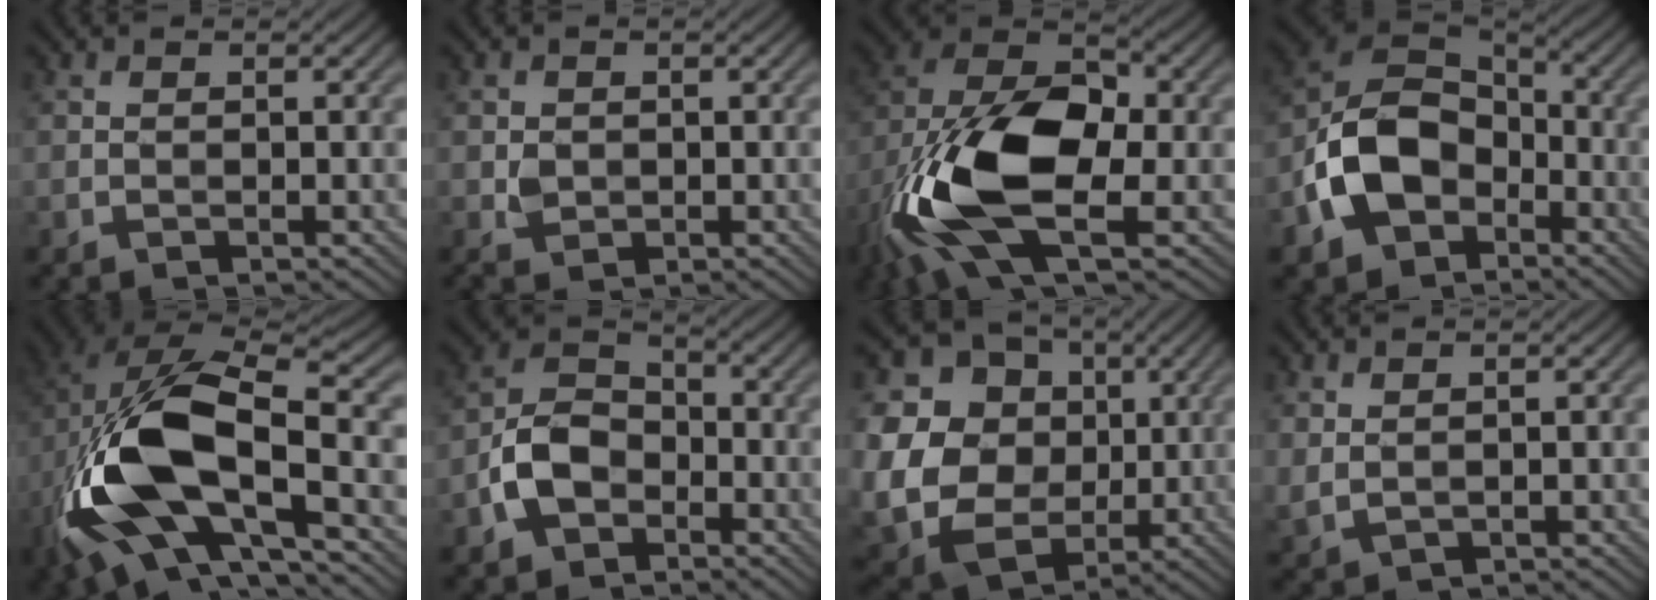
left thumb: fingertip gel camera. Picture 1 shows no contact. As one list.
[{"total": 1.8, "force": [-0.1, 1.6, 0.7], "torque": [-0.015, -0.005, -0.002]}, {"total": 16.3, "force": [-4.7, 8.7, 12.9], "torque": [-0.274, -0.004, -0.095]}, {"total": 12.2, "force": [-4.3, 8.8, 7.3], "torque": [-0.162, -0.009, -0.097]}, {"total": 18.1, "force": [-4.4, 8.7, 15.3], "torque": [-0.337, -0.013, -0.077]}, {"total": 7.4, "force": [-3.2, 5.1, 4.2], "torque": [-0.089, 0.005, -0.075]}, {"total": 16.7, "force": [2.0, 14.8, 7.5], "torque": [-0.237, 0.007, 0.041]}, {"total": 1.8, "force": [1.0, 0.9, 1.2], "torque": [-0.038, -0.002, 0.027]}]